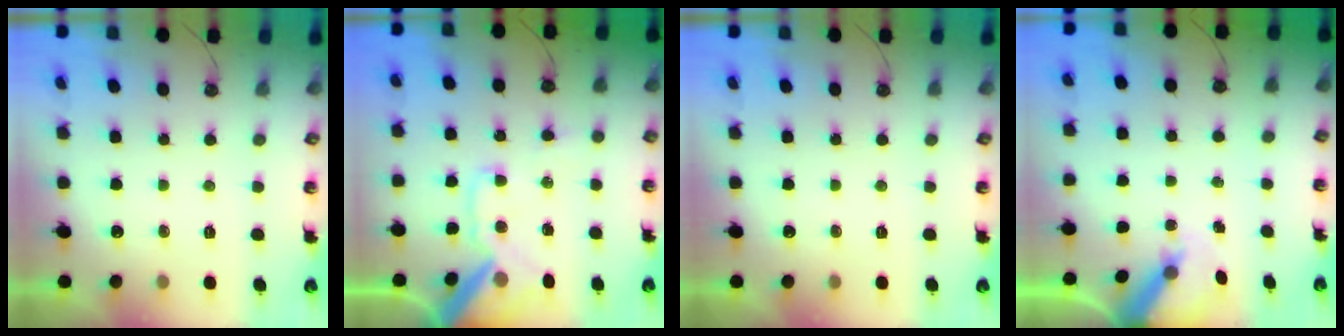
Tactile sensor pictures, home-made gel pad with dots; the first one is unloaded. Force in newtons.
{"total": 17.0, "press": 16.9, "slide": 2.4}
{"total": 0.0}
{"total": 6.5, "press": 6.4, "slide": 0.7}